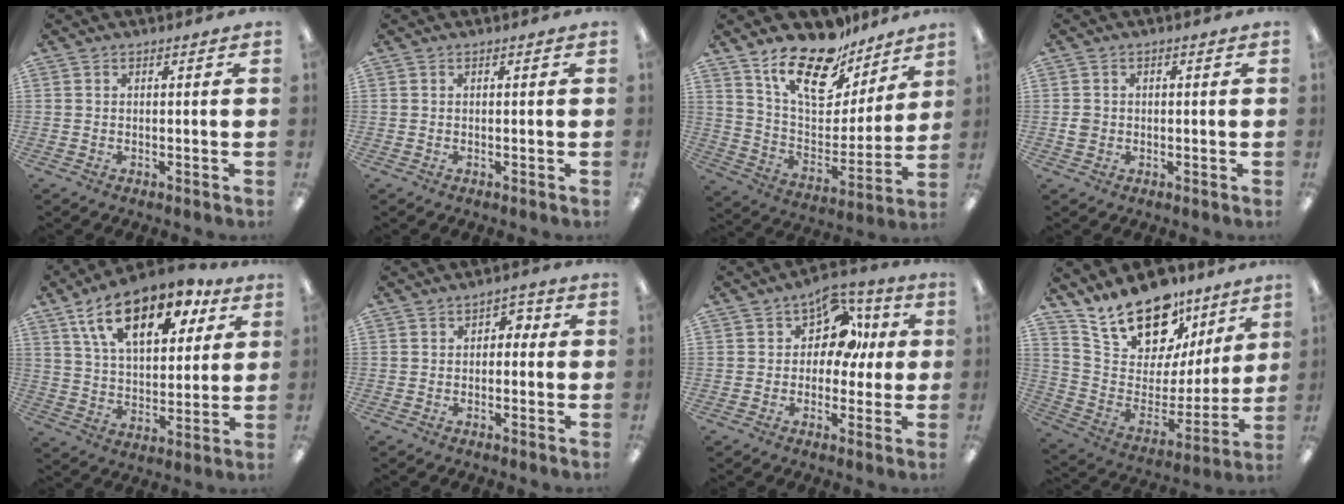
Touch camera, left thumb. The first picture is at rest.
{"total": 0.0}
{"total": 19.1, "force": [13.9, 8.7, 9.8], "torque": [-0.170, -0.088, 0.245]}
{"total": 2.0, "force": [-0.2, 1.9, 0.7], "torque": [-0.005, 0.000, -0.007]}
{"total": 18.4, "force": [10.6, 9.3, 11.7], "torque": [-0.183, -0.039, 0.182]}
{"total": 2.2, "force": [-0.3, 1.7, 1.4], "torque": [-0.019, 0.007, -0.012]}
{"total": 11.4, "force": [4.0, 8.2, 6.9], "torque": [-0.102, -0.009, 0.072]}
{"total": 19.9, "force": [15.7, 9.5, 7.7], "torque": [-0.143, -0.113, 0.284]}